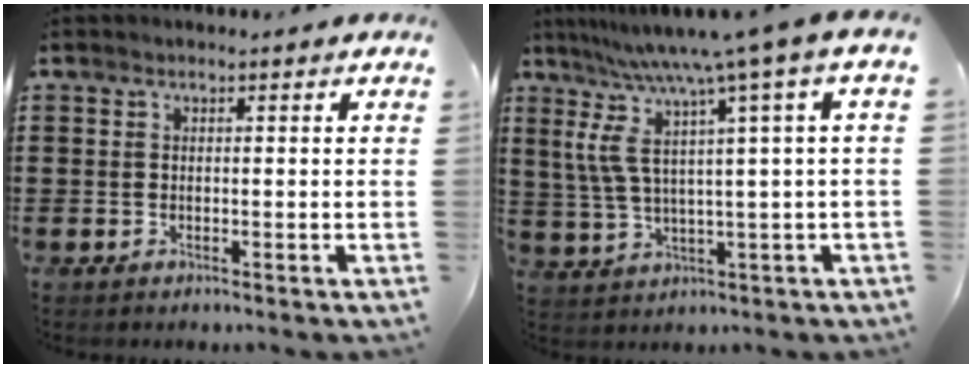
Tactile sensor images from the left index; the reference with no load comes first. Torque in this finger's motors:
{"motor_torque": [1.71, -0.43, 1.05, 0.21]}